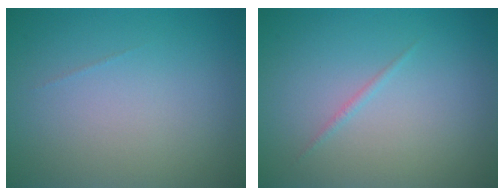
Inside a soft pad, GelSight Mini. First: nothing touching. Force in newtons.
{"total": 0.6, "press": 0.6, "slide": 0.0}